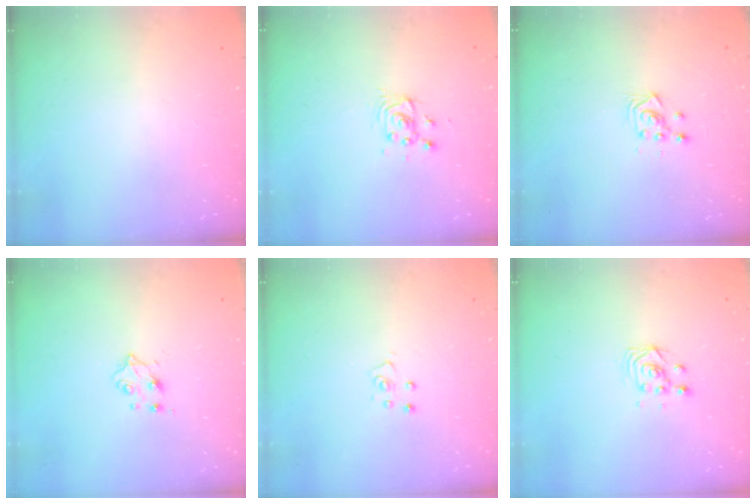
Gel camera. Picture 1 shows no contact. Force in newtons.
{"total": 3.5, "press": 3.5, "slide": 0.4}
{"total": 3.0, "press": 2.9, "slide": 0.8}
{"total": 5.2, "press": 5.2, "slide": 0.5}
{"total": 3.9, "press": 3.9, "slide": 0.2}
{"total": 2.9, "press": 2.9, "slide": 0.1}